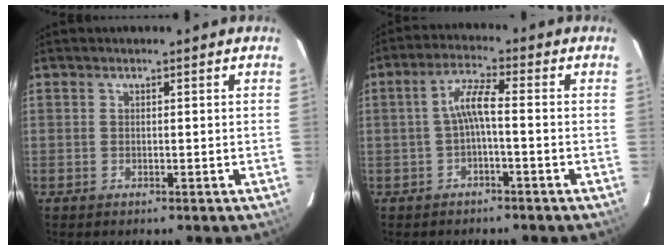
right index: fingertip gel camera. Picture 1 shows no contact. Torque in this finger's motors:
{"motor_torque": [0.68, -0.19, 0.39, 0.11]}